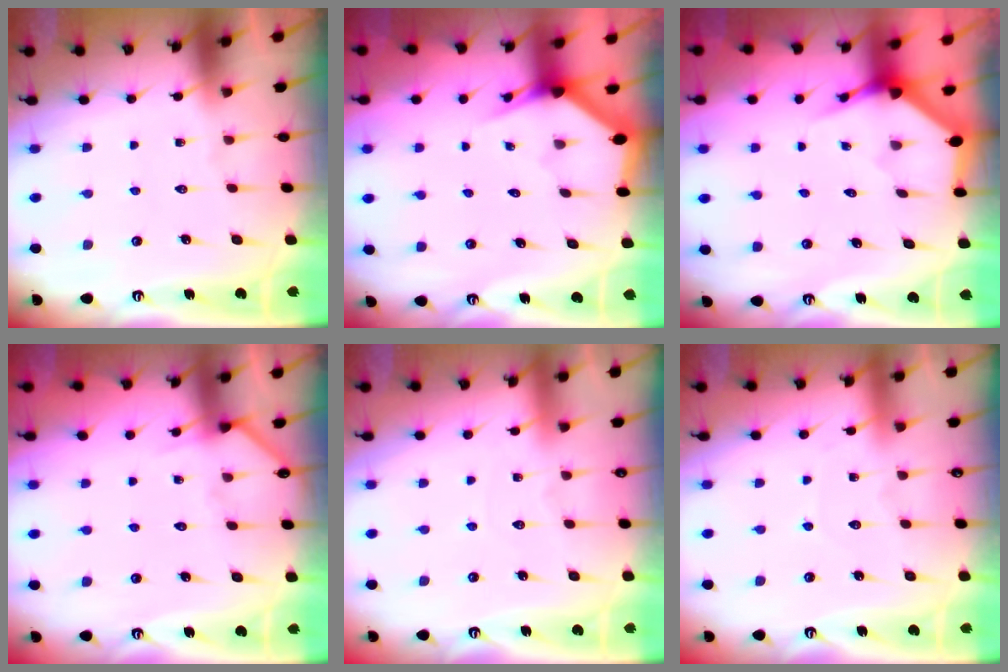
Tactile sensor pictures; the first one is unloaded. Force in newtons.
{"total": 2.8, "press": 2.8, "slide": 0.1}
{"total": 3.4, "press": 3.4, "slide": 0.1}
{"total": 3.7, "press": 3.7, "slide": 0.3}
{"total": 2.7, "press": 2.7, "slide": 0.3}
{"total": 2.9, "press": 2.9, "slide": 0.3}